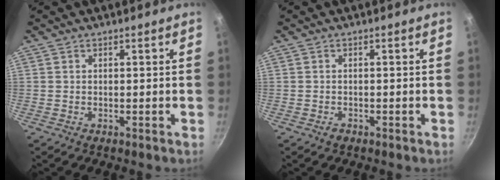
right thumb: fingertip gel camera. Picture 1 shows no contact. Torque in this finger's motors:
{"motor_torque": [-0.12, 0.16, -0.28, 0.01, 0.05]}